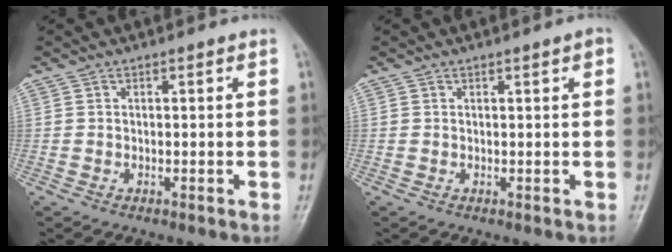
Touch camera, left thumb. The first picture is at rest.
{"total": 1.0, "force": [0.5, 0.1, 0.9], "torque": [-0.014, 0.000, 0.006]}